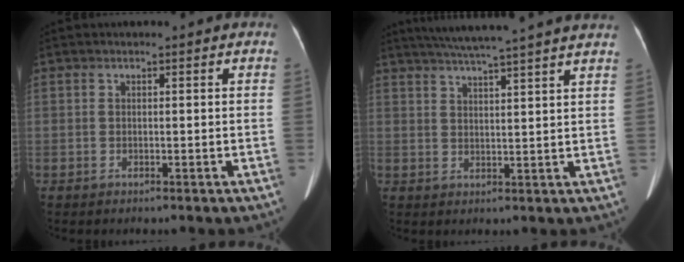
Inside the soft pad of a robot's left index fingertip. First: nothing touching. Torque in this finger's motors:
{"motor_torque": [0.20, -0.65, -0.09, 0.07]}